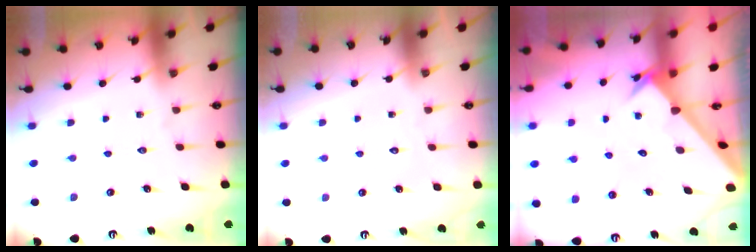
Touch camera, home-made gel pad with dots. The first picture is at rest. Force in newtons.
{"total": 1.5, "press": 1.5, "slide": 0.0}
{"total": 2.5, "press": 2.5, "slide": 0.2}